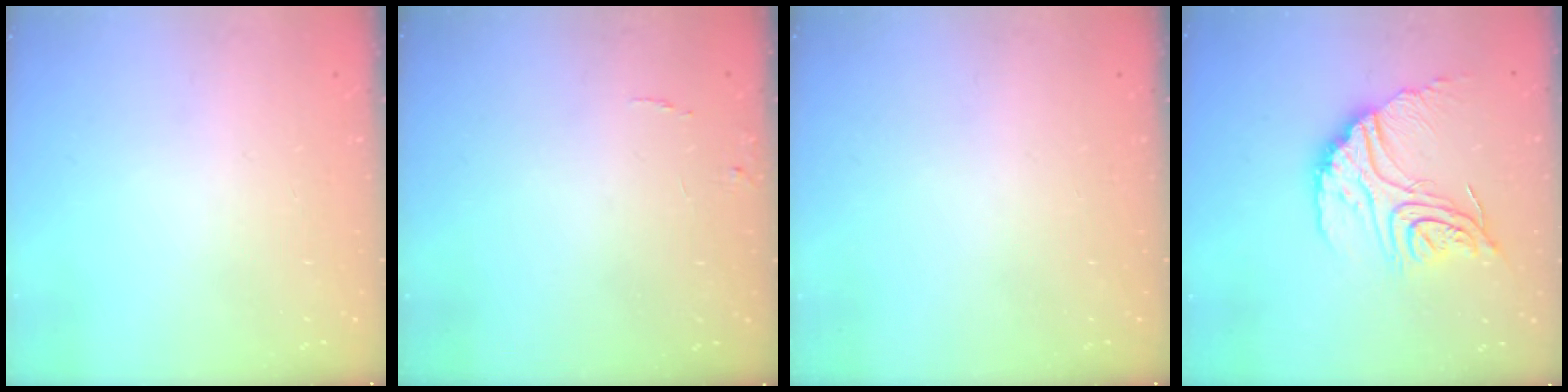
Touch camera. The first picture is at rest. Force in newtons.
{"total": 5.6, "press": 5.6, "slide": 0.4}
{"total": 0.0}
{"total": 20.1, "press": 20.0, "slide": 1.8}